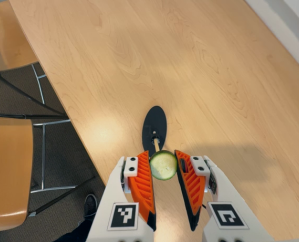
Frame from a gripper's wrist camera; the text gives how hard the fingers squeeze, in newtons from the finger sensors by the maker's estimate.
{"total": 9.4, "left": 9.1, "right": 9.6}